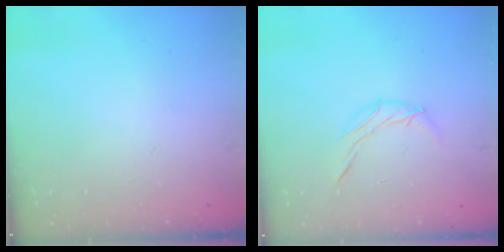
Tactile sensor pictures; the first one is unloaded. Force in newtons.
{"total": 5.7, "press": 5.6, "slide": 0.9}